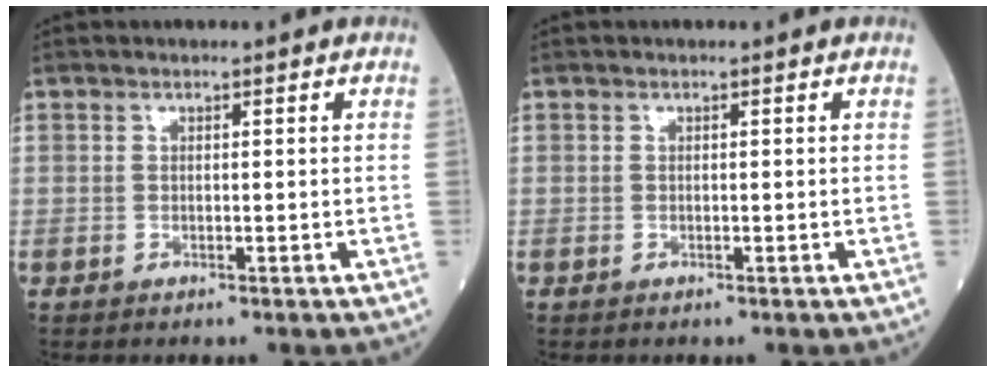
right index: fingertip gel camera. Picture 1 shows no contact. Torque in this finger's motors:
{"motor_torque": [0.04, 0.00, 0.04, 0.00]}